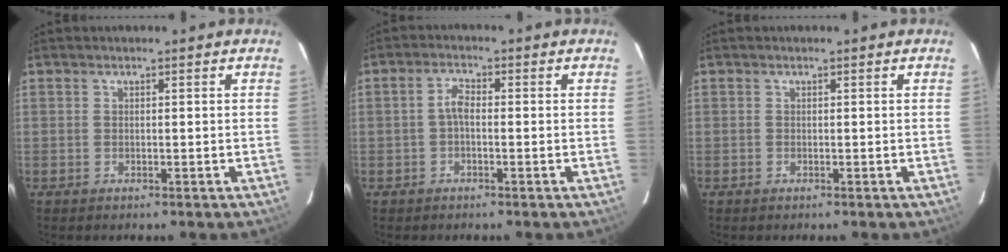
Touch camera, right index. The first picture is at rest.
{"total": 2.4, "force": [-0.6, 1.1, 2.1], "torque": [-0.044, 0.009, -0.012]}
{"total": 0.0}